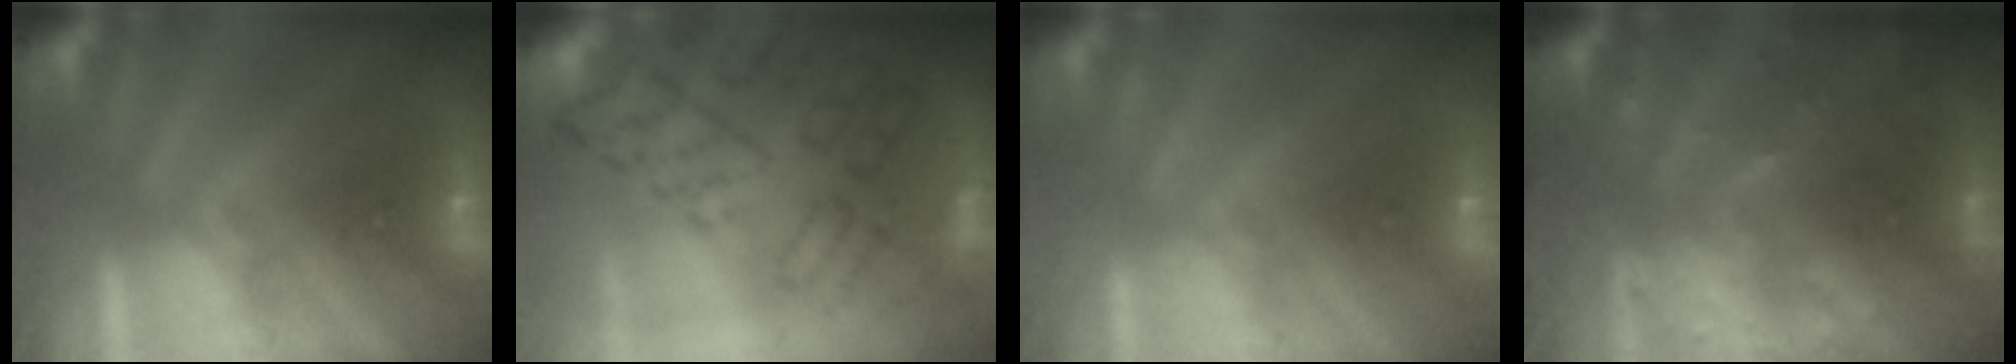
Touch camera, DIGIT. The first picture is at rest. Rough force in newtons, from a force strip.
{"total": 10.5}
{"total": 2.1}
{"total": 5.9}